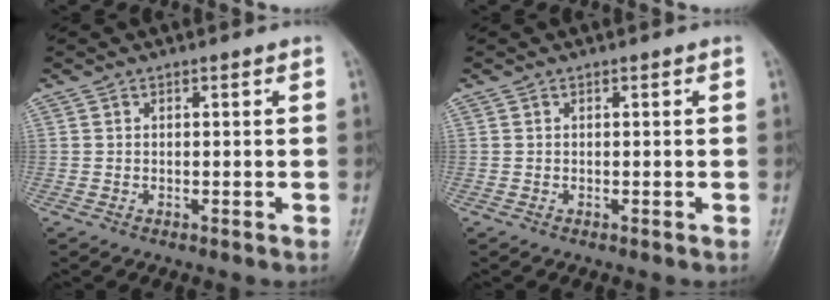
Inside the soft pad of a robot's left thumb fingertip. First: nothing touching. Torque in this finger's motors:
{"motor_torque": [0.00, 0.00, 0.05, -0.05, 0.00]}